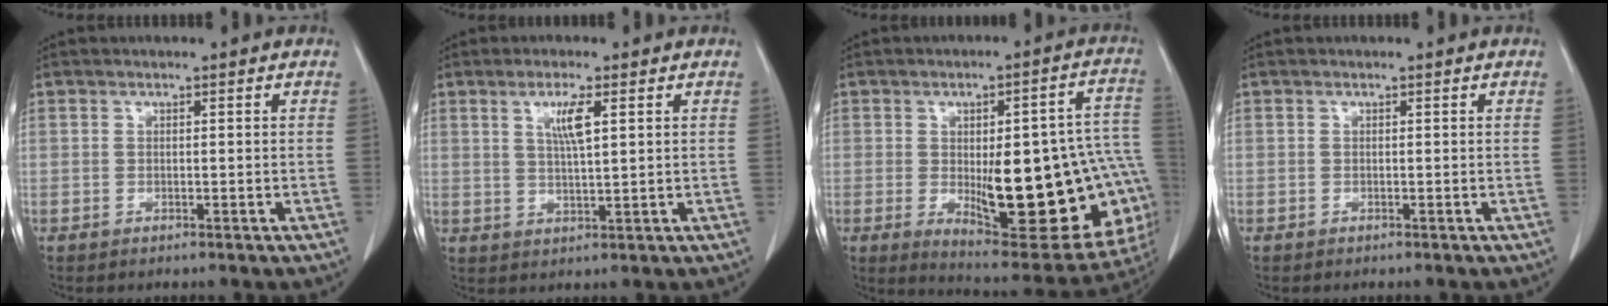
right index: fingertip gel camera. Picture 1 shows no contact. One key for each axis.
{"total": 4.3, "fx": 1.7, "fy": 0.3, "fz": 4.0, "tx": -0.076, "ty": -0.002, "tz": 0.032}
{"total": 25.9, "fx": -3.9, "fy": 7.9, "fz": 24.3, "tx": -0.236, "ty": 0.014, "tz": -0.025}
{"total": 0.0}